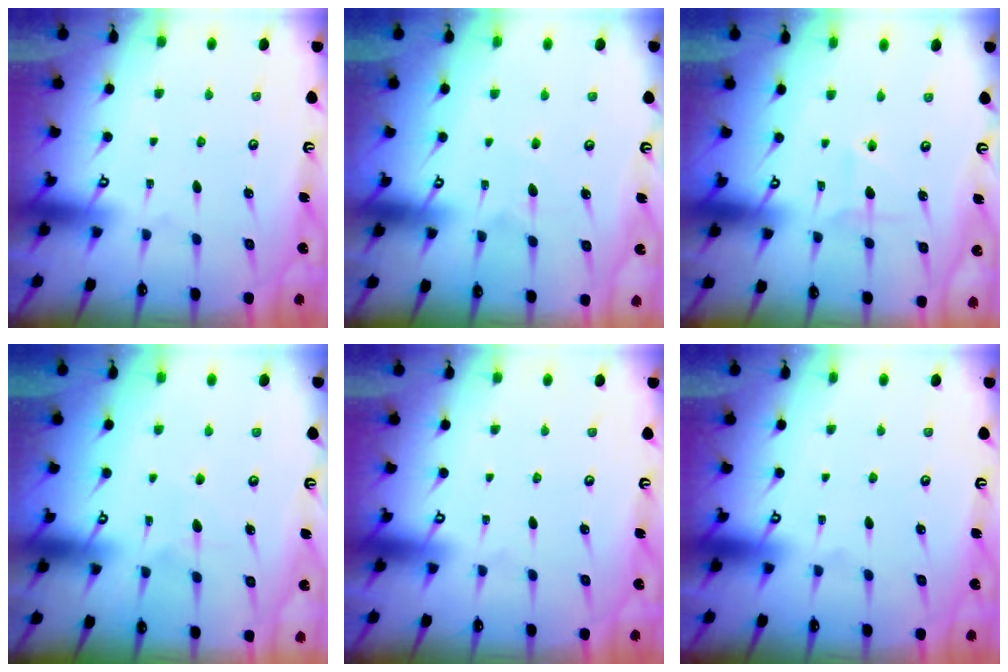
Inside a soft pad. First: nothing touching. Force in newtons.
{"total": 4.9, "press": 4.9, "slide": 0.3}
{"total": 2.6, "press": 2.5, "slide": 0.9}
{"total": 5.7, "press": 5.6, "slide": 0.8}
{"total": 0.0}
{"total": 0.0}